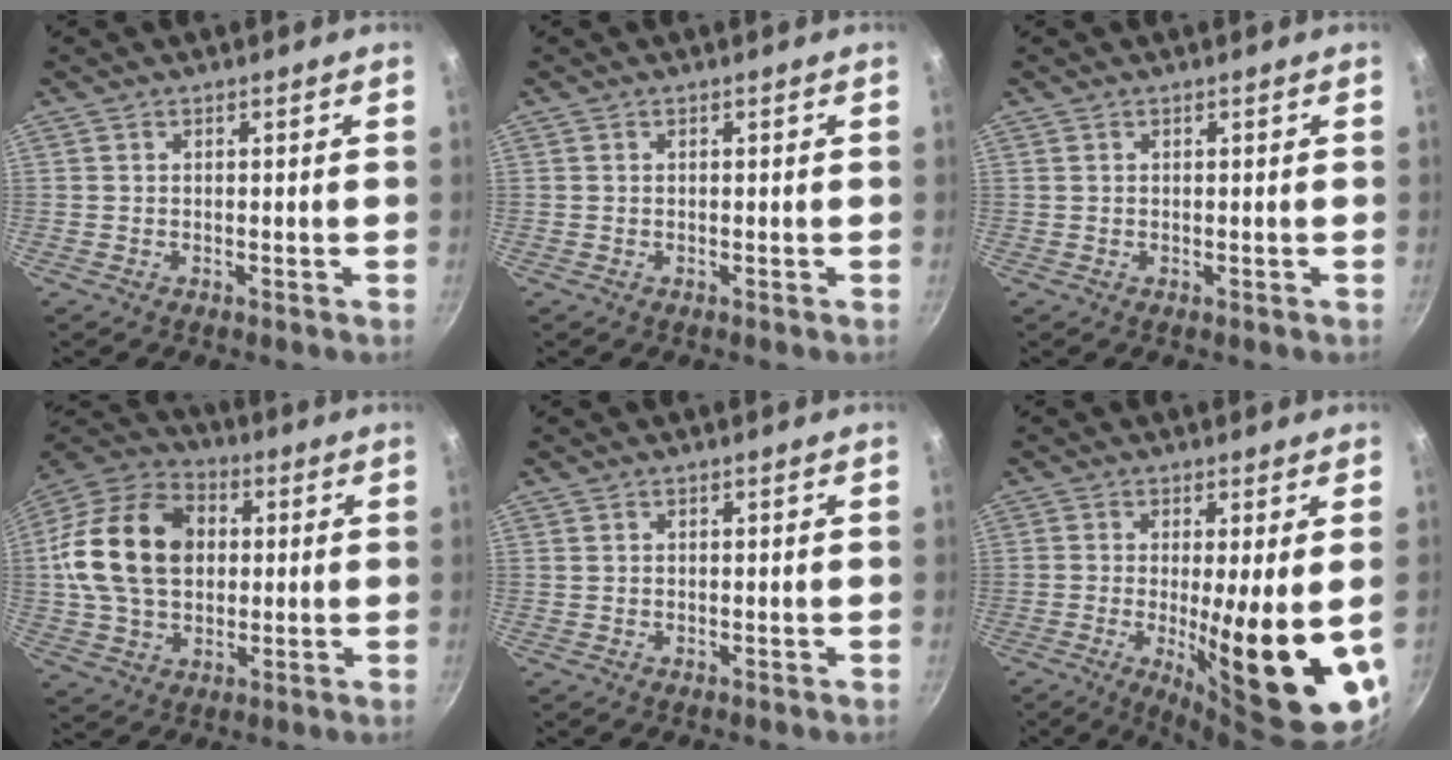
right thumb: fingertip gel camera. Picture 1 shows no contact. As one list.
[{"total": 0.0}, {"total": 0.0}, {"total": 19.8, "force": [2.3, 14.4, 13.4], "torque": [-0.224, 0.023, 0.032]}, {"total": 0.0}, {"total": 16.2, "force": [-1.9, 3.2, 15.8], "torque": [-0.217, -0.024, -0.017]}]